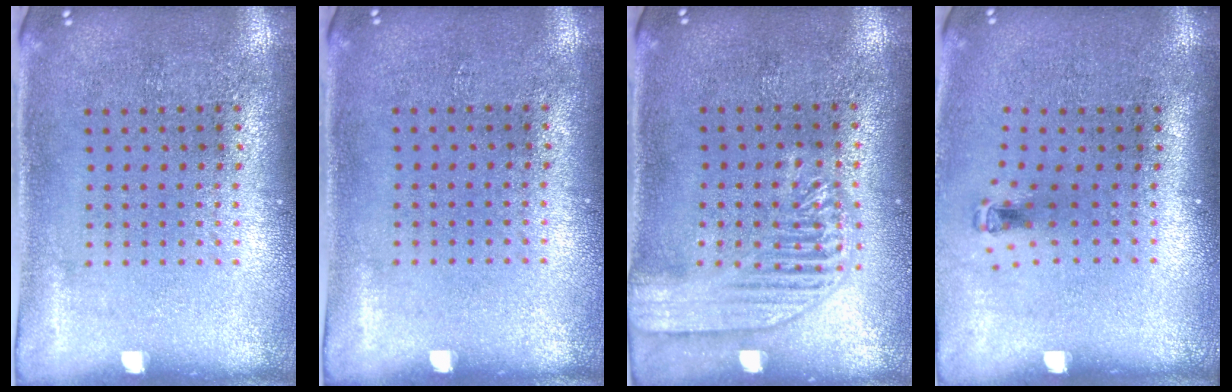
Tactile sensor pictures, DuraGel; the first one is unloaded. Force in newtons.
{"total": 0.0}
{"total": 1.8, "press": 1.8, "slide": 0.3}
{"total": 0.6, "press": 0.3, "slide": 0.5}